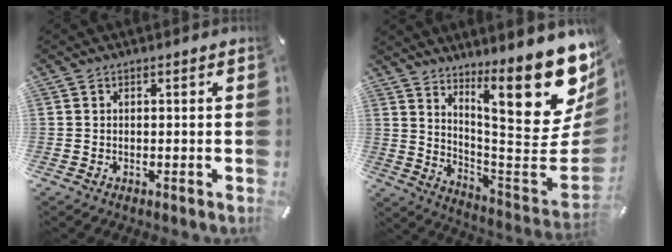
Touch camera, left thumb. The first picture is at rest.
{"total": 24.6, "force": [14.3, 8.2, 18.2], "torque": [-0.225, -0.129, 0.233]}